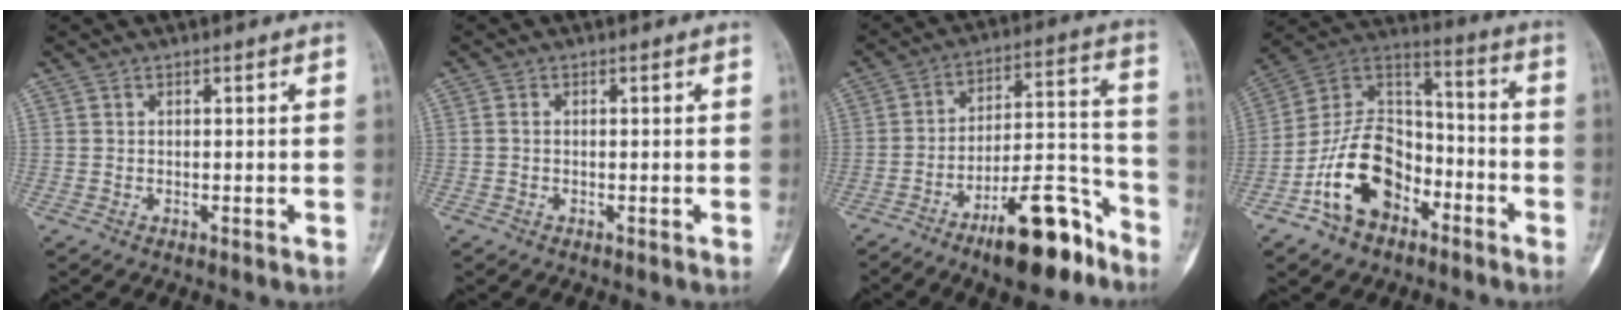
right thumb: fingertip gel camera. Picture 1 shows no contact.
{"total": 0.6, "force": [-0.1, 0.3, 0.4], "torque": [-0.010, 0.000, -0.005]}
{"total": 16.6, "force": [-10.8, 5.4, 11.4], "torque": [-0.155, 0.091, -0.174]}
{"total": 17.1, "force": [-7.9, 11.4, 10.1], "torque": [-0.152, 0.080, -0.146]}